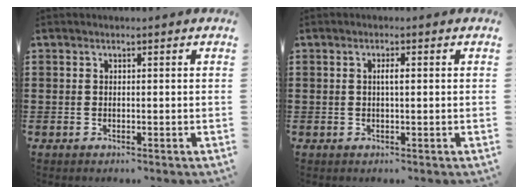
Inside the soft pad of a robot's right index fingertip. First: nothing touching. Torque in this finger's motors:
{"motor_torque": [0.34, -0.25, 0.04, 0.07]}